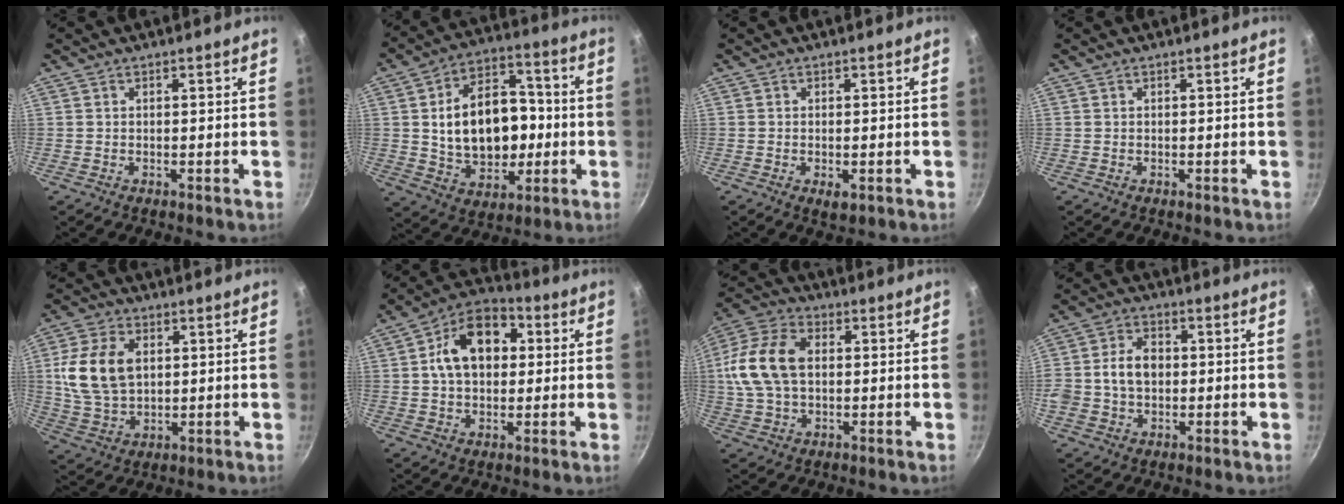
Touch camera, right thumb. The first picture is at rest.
{"total": 19.2, "force": [-0.2, 13.4, 13.7], "torque": [-0.183, 0.032, 0.006]}
{"total": 2.2, "force": [-0.7, 1.1, 1.8], "torque": [-0.030, -0.007, -0.009]}
{"total": 0.0}
{"total": 13.0, "force": [2.3, 8.8, 9.3], "torque": [-0.164, -0.004, 0.048]}
{"total": 14.5, "force": [2.5, 10.1, 10.1], "torque": [-0.126, 0.022, 0.023]}
{"total": 14.9, "force": [1.3, 9.8, 11.1], "torque": [-0.207, 0.024, 0.014]}
{"total": 8.6, "force": [-0.1, 6.5, 5.6], "torque": [-0.082, 0.017, -0.012]}